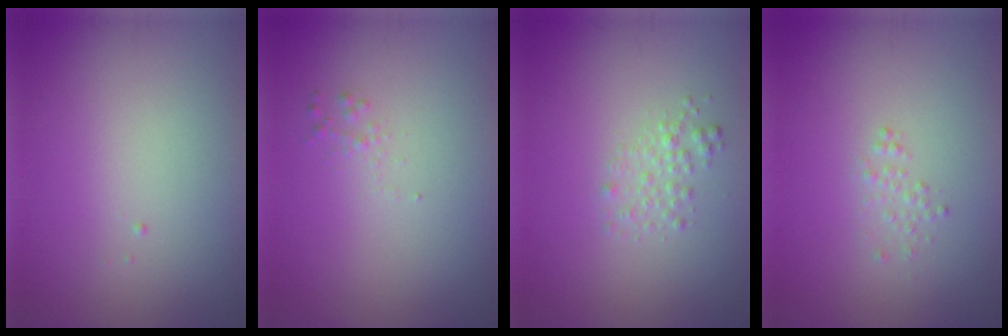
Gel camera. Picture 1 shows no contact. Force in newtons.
{"total": 0.6, "press": 0.6, "slide": 0.0}
{"total": 1.4, "press": 1.4, "slide": 0.1}
{"total": 0.9, "press": 0.9, "slide": 0.0}